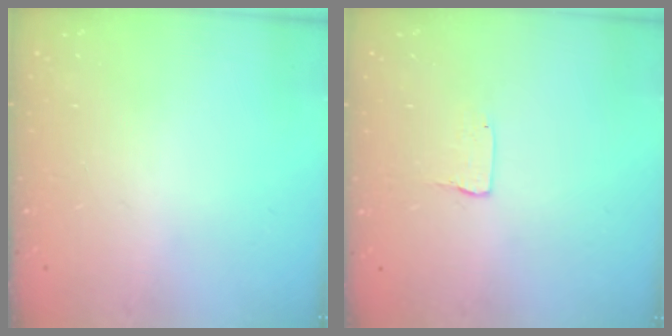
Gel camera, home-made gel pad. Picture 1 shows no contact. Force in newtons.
{"total": 1.3, "press": 1.2, "slide": 0.1}